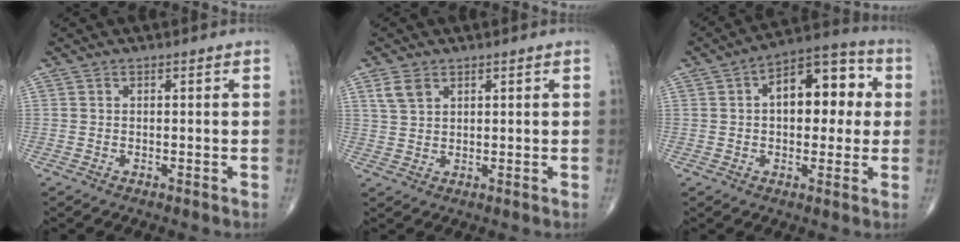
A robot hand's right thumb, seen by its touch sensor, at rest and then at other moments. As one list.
[{"total": 3.6, "force": [2.0, 2.3, 1.9], "torque": [-0.034, -0.003, 0.047]}, {"total": 14.2, "force": [2.4, 7.9, 11.5], "torque": [-0.126, 0.029, 0.026]}]